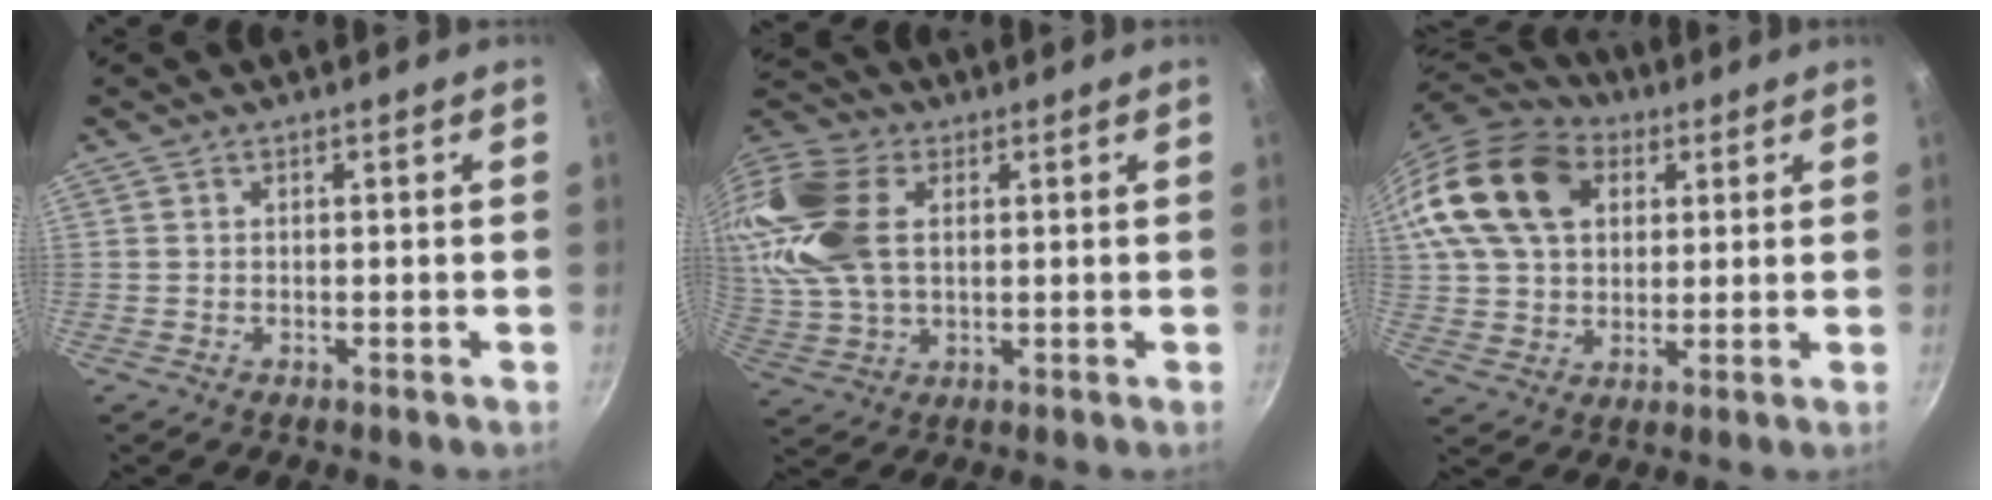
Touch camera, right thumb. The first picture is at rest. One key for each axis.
{"total": 20.0, "fx": 4.2, "fy": 13.1, "fz": 14.5, "tx": -0.316, "ty": 0.011, "tz": 0.079}
{"total": 20.2, "fx": 6.9, "fy": 14.3, "fz": 12.4, "tx": -0.224, "ty": 0.011, "tz": 0.118}